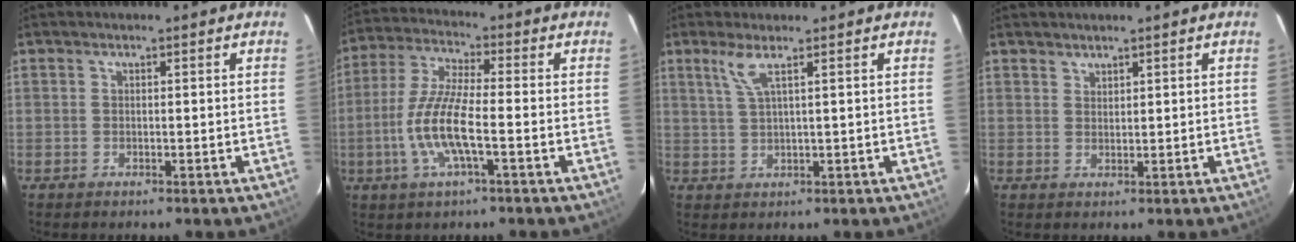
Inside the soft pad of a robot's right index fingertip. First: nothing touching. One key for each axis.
{"total": 11.0, "fx": -3.1, "fy": 2.0, "fz": 10.4, "tx": -0.221, "ty": -0.003, "tz": -0.063}
{"total": 3.3, "fx": 1.9, "fy": -0.2, "fz": 2.7, "tx": -0.060, "ty": -0.002, "tz": 0.044}
{"total": 1.4, "fx": 1.3, "fy": 0.5, "fz": 0.1, "tx": 0.003, "ty": 0.004, "tz": 0.025}